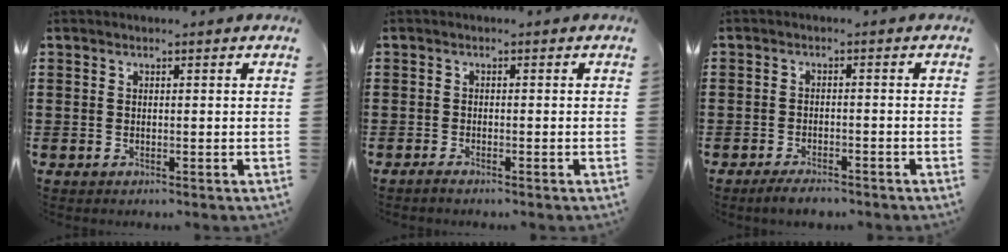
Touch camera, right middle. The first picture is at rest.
{"total": 0.8, "force": [-0.7, 0.0, 0.3], "torque": [-0.008, -0.004, -0.013]}
{"total": 2.8, "force": [-2.7, 0.6, 0.7], "torque": [-0.015, 0.004, -0.054]}